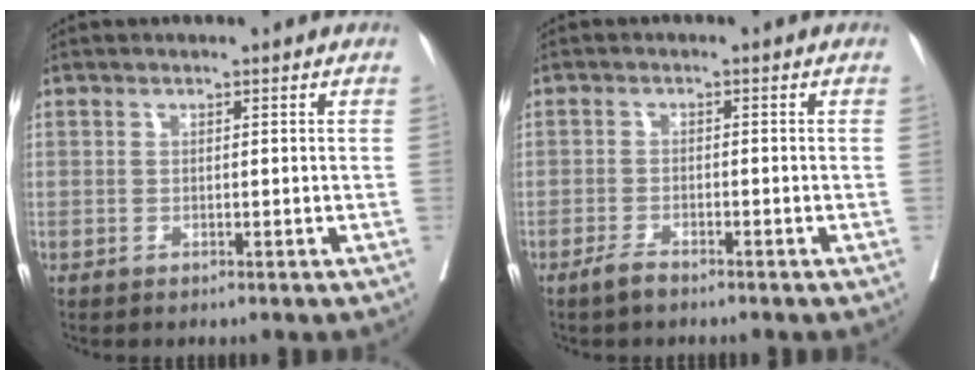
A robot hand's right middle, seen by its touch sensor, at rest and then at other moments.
{"total": 2.0, "force": [-1.7, 0.4, 1.0], "torque": [-0.023, -0.002, -0.032]}